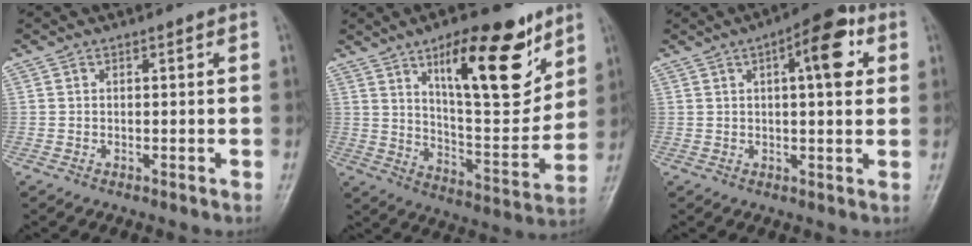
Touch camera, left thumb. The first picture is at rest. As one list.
[{"total": 20.0, "force": [10.9, 7.1, 15.1], "torque": [-0.183, -0.065, 0.181]}, {"total": 9.7, "force": [3.1, 3.4, 8.5], "torque": [-0.098, 0.007, 0.035]}]